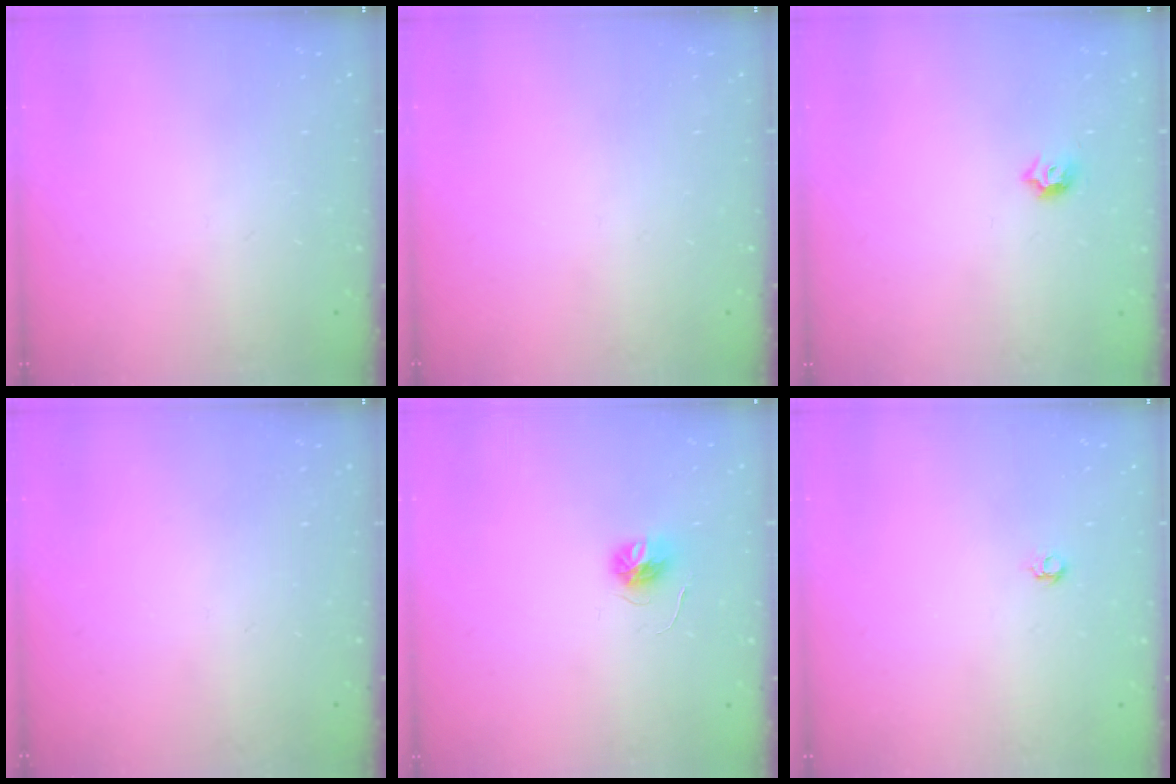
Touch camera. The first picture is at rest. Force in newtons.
{"total": 0.0}
{"total": 4.0, "press": 3.9, "slide": 0.8}
{"total": 0.0}
{"total": 5.2, "press": 5.2, "slide": 0.6}
{"total": 3.7, "press": 3.6, "slide": 0.8}